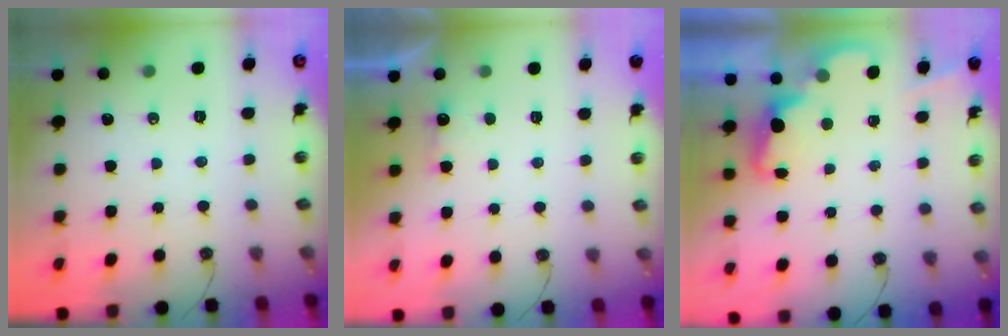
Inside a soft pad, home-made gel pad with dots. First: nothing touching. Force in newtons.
{"total": 2.1, "press": 1.9, "slide": 0.8}
{"total": 2.3, "press": 2.2, "slide": 0.5}